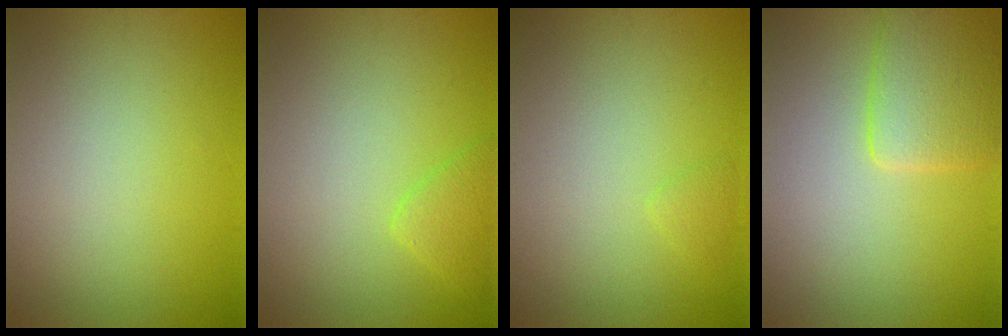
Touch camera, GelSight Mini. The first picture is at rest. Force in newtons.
{"total": 2.0, "press": 1.9, "slide": 0.0}
{"total": 0.7, "press": 0.7, "slide": 0.0}
{"total": 4.1, "press": 4.1, "slide": 0.2}